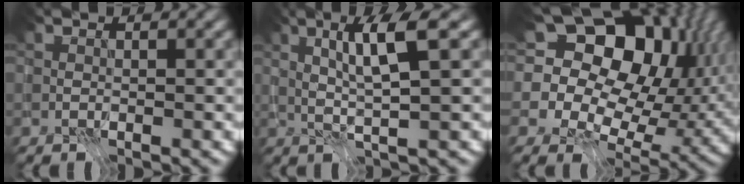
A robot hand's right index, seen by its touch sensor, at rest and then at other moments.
{"total": 5.0, "force": [1.6, 0.5, 4.7], "torque": [-0.093, 0.006, 0.031]}
{"total": 20.0, "force": [7.7, 14.6, 11.3], "torque": [-0.193, 0.056, 0.111]}